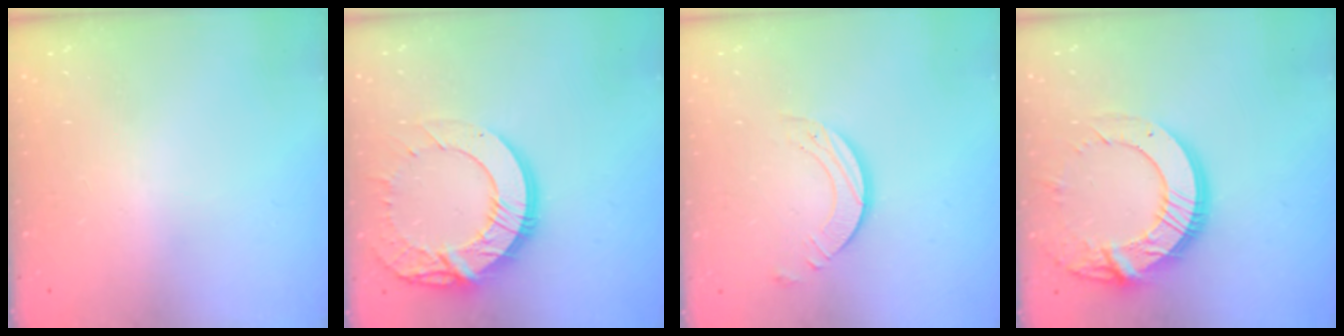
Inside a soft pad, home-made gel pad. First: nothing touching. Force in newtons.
{"total": 15.4, "press": 15.4, "slide": 0.9}
{"total": 4.3, "press": 4.3, "slide": 0.1}
{"total": 17.1, "press": 17.0, "slide": 1.5}